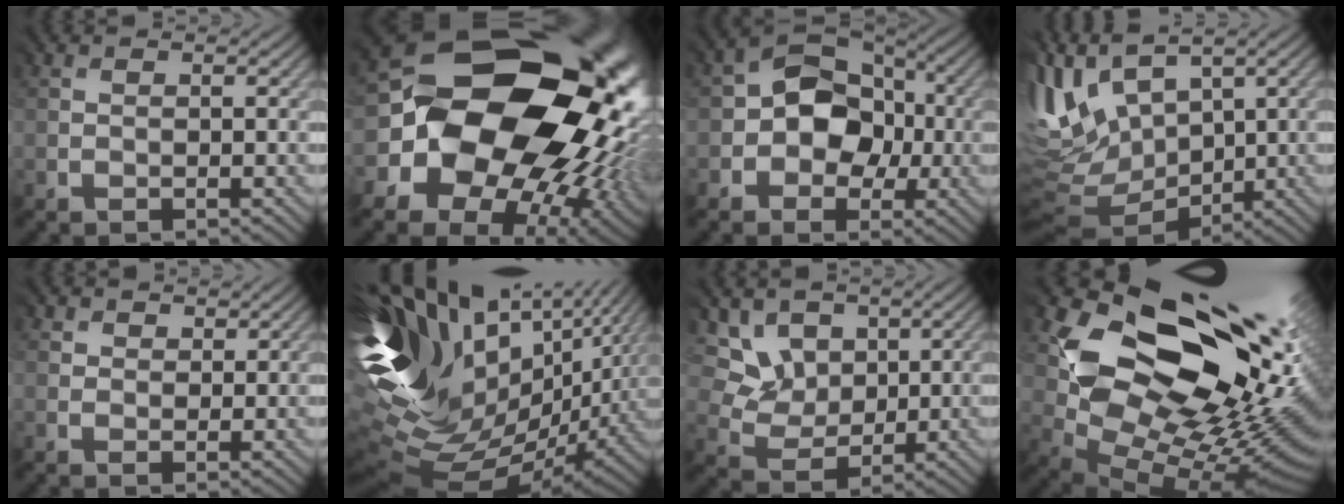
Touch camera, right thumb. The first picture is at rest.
{"total": 22.3, "force": [1.5, 18.2, 12.8], "torque": [-0.241, -0.035, 0.015]}
{"total": 7.8, "force": [-0.7, 6.3, 4.7], "torque": [-0.066, 0.007, -0.036]}
{"total": 10.2, "force": [2.6, 6.6, 7.4], "torque": [-0.216, 0.007, 0.051]}
{"total": 2.2, "force": [1.9, 1.1, -0.2], "torque": [-0.005, 0.000, 0.033]}
{"total": 17.2, "force": [2.5, 9.4, 14.2], "torque": [-0.274, -0.002, 0.060]}
{"total": 7.8, "force": [4.7, 5.5, 3.0], "torque": [-0.120, -0.006, 0.103]}
{"total": 19.8, "force": [7.3, 12.5, 13.5], "torque": [-0.220, -0.022, 0.169]}